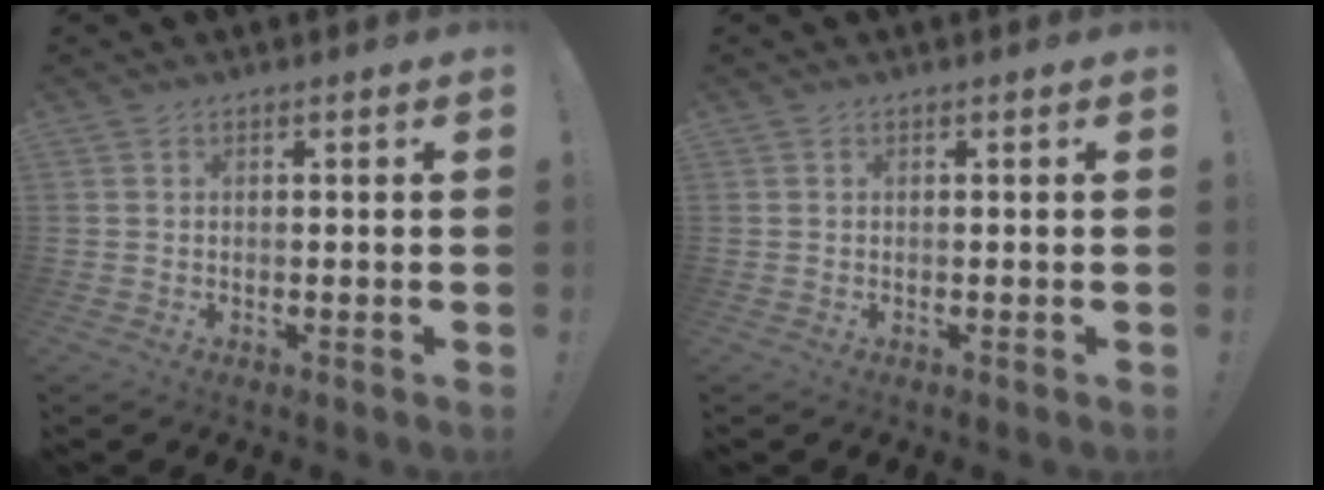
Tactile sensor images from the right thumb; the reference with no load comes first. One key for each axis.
{"total": 0.0}